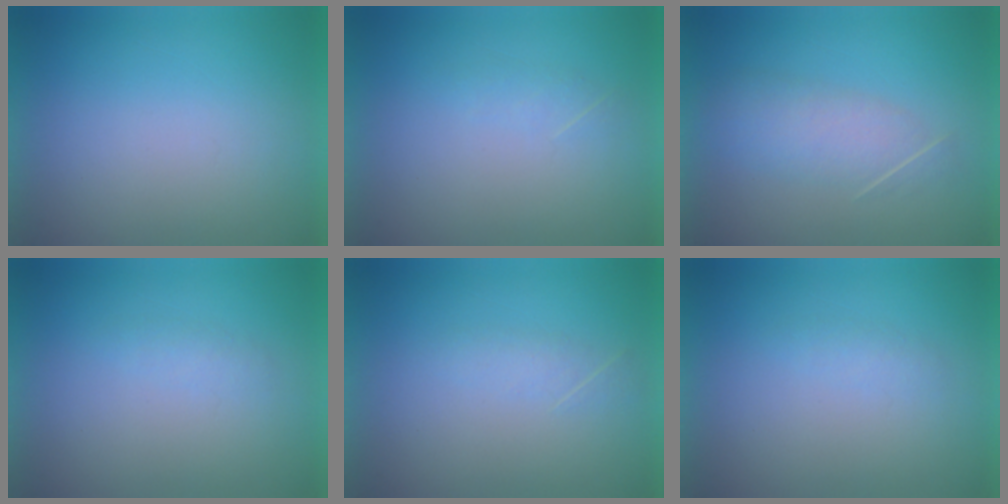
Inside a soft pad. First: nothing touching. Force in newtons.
{"total": 1.3}
{"total": 3.3}
{"total": 1.2}
{"total": 1.7}
{"total": 1.2}